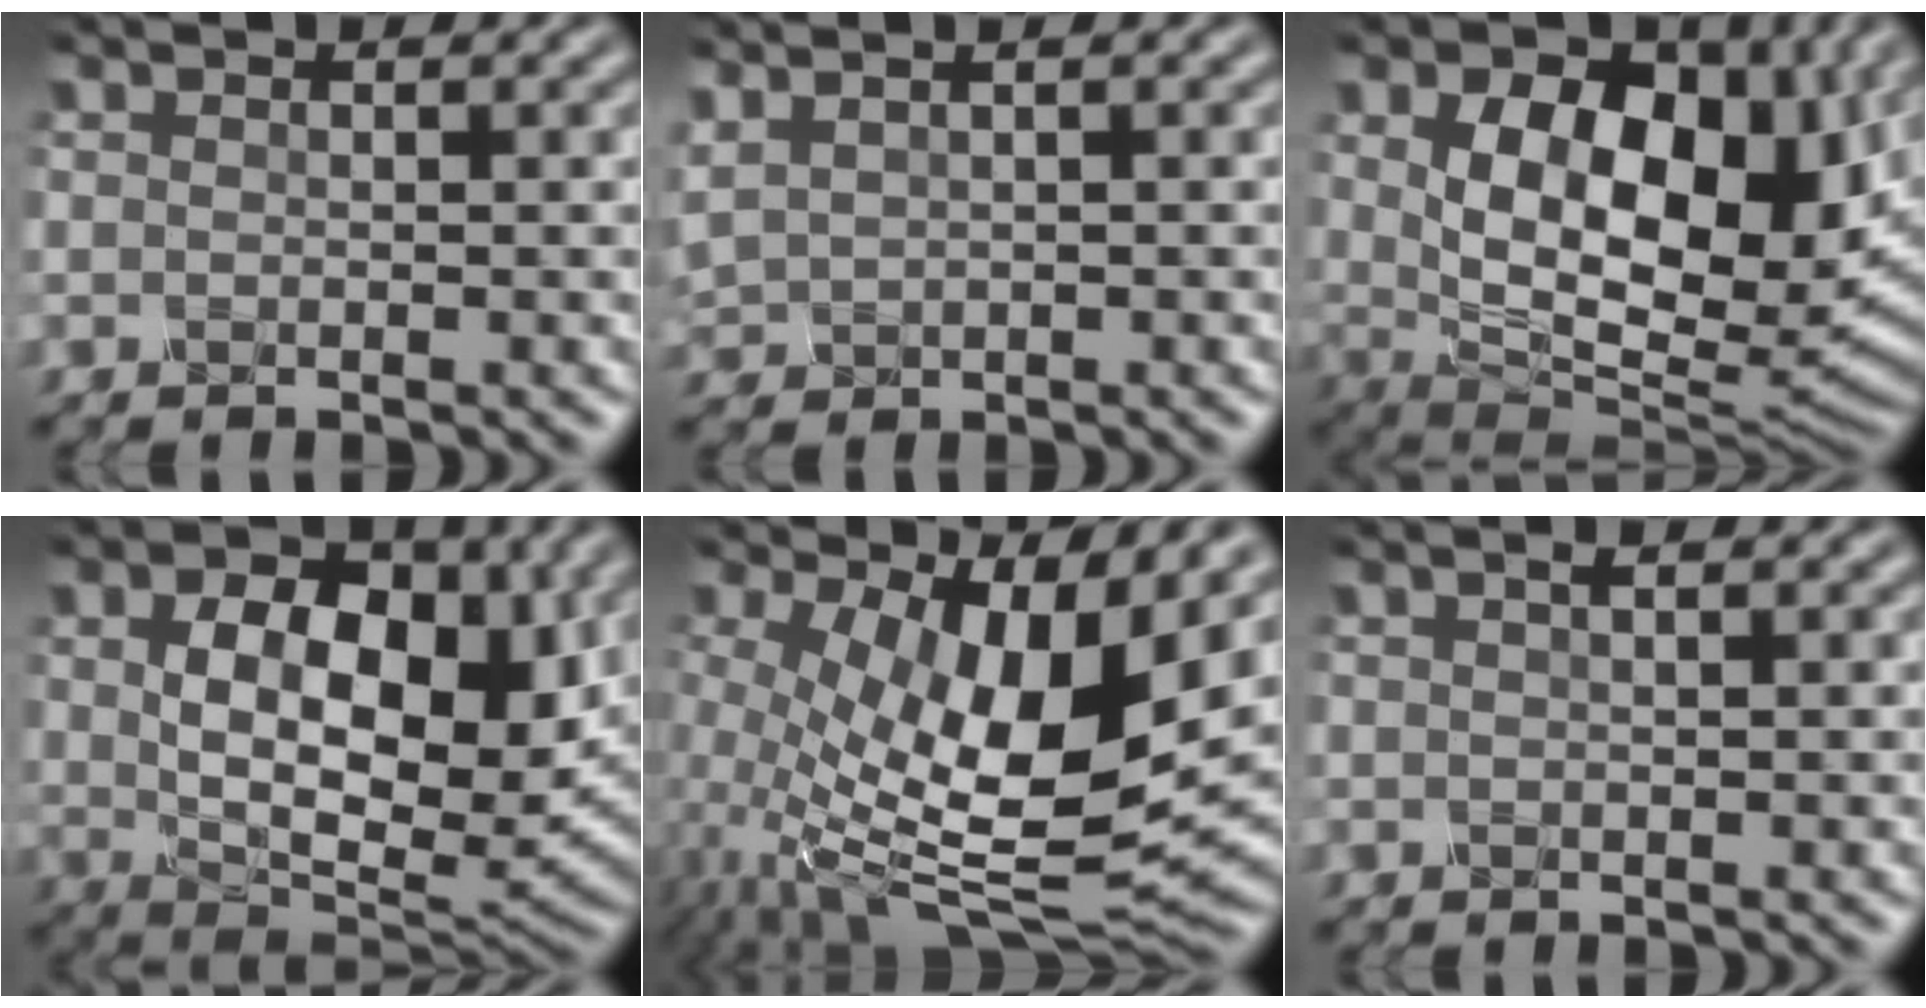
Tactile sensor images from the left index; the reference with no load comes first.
{"total": 2.4, "force": [1.7, 0.9, 1.4], "torque": [-0.052, 0.022, 0.036]}
{"total": 15.1, "force": [2.9, 8.9, 11.9], "torque": [-0.178, -0.007, 0.057]}
{"total": 11.9, "force": [2.1, 7.3, 9.1], "torque": [-0.160, -0.016, 0.045]}
{"total": 13.1, "force": [0.5, 5.4, 11.9], "torque": [-0.223, -0.020, 0.010]}
{"total": 2.1, "force": [0.9, 0.8, 1.7], "torque": [-0.008, 0.007, -0.009]}